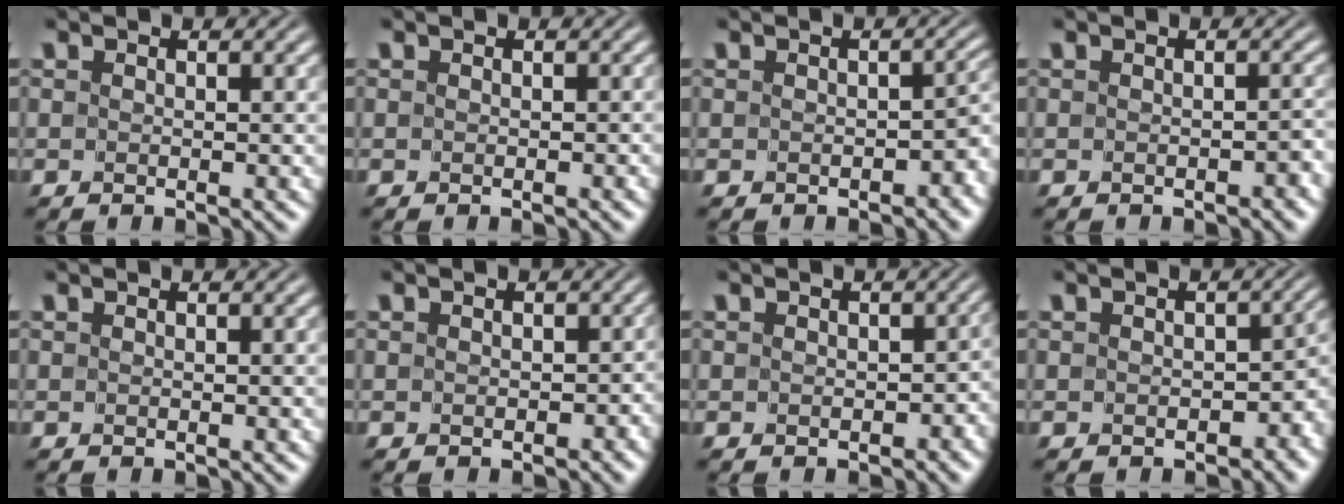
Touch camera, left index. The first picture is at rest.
{"total": 0.0}
{"total": 3.1, "force": [-1.1, 1.9, 2.2], "torque": [-0.012, -0.001, -0.017]}
{"total": 1.0, "force": [-0.7, 0.5, 0.6], "torque": [-0.011, -0.003, -0.007]}
{"total": 0.0}
{"total": 1.6, "force": [-0.4, 1.4, 0.7], "torque": [0.012, -0.005, -0.005]}
{"total": 2.4, "force": [-0.7, 1.8, 1.5], "torque": [-0.001, -0.004, -0.009]}
{"total": 4.4, "force": [-1.2, 2.9, 3.1], "torque": [-0.014, -0.006, -0.018]}